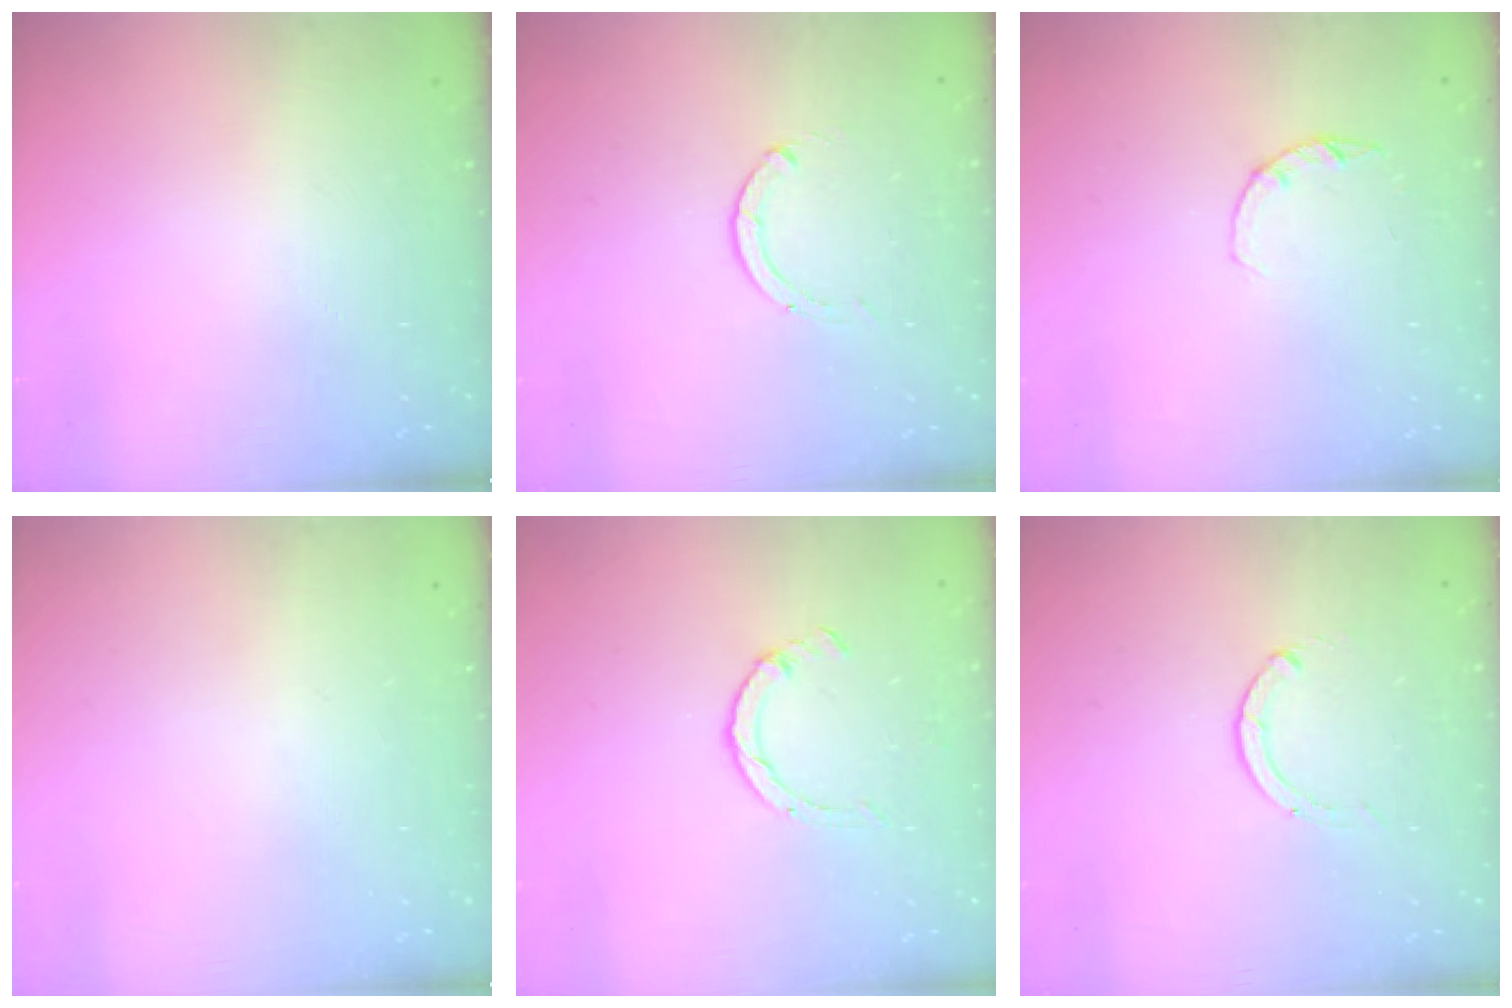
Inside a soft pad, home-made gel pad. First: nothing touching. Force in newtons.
{"total": 0.0}
{"total": 2.2, "press": 2.2, "slide": 0.4}
{"total": 0.0}
{"total": 2.6, "press": 2.6, "slide": 0.4}
{"total": 0.0}